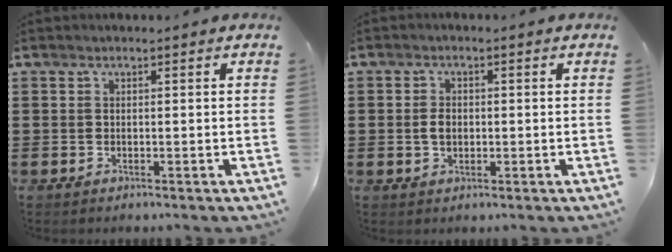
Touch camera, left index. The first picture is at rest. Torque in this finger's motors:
{"motor_torque": [0.48, 0.49, 0.23, 0.03]}